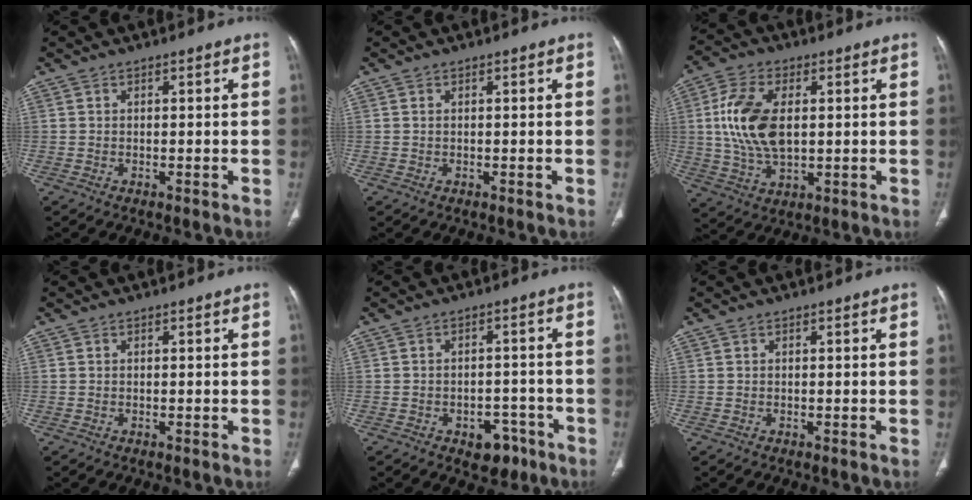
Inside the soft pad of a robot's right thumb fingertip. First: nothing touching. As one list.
[{"total": 0.0}, {"total": 13.2, "force": [1.6, 7.4, 10.8], "torque": [-0.218, -0.005, 0.033]}, {"total": 0.0}, {"total": 5.8, "force": [-3.4, 3.8, 2.8], "torque": [-0.013, 0.027, -0.041]}, {"total": 0.0}]